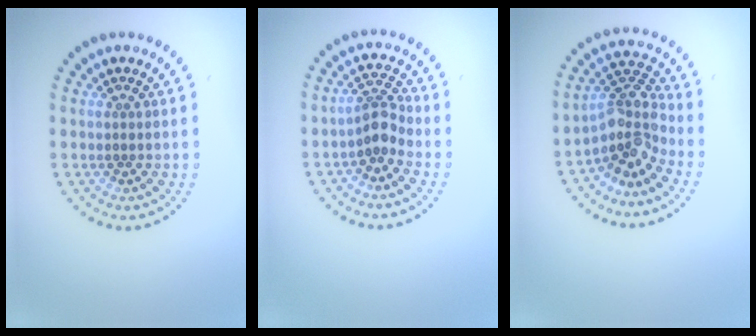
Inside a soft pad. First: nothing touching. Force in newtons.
{"total": 2.5, "press": 1.9, "slide": 1.7}
{"total": 4.1, "press": 3.0, "slide": 2.8}